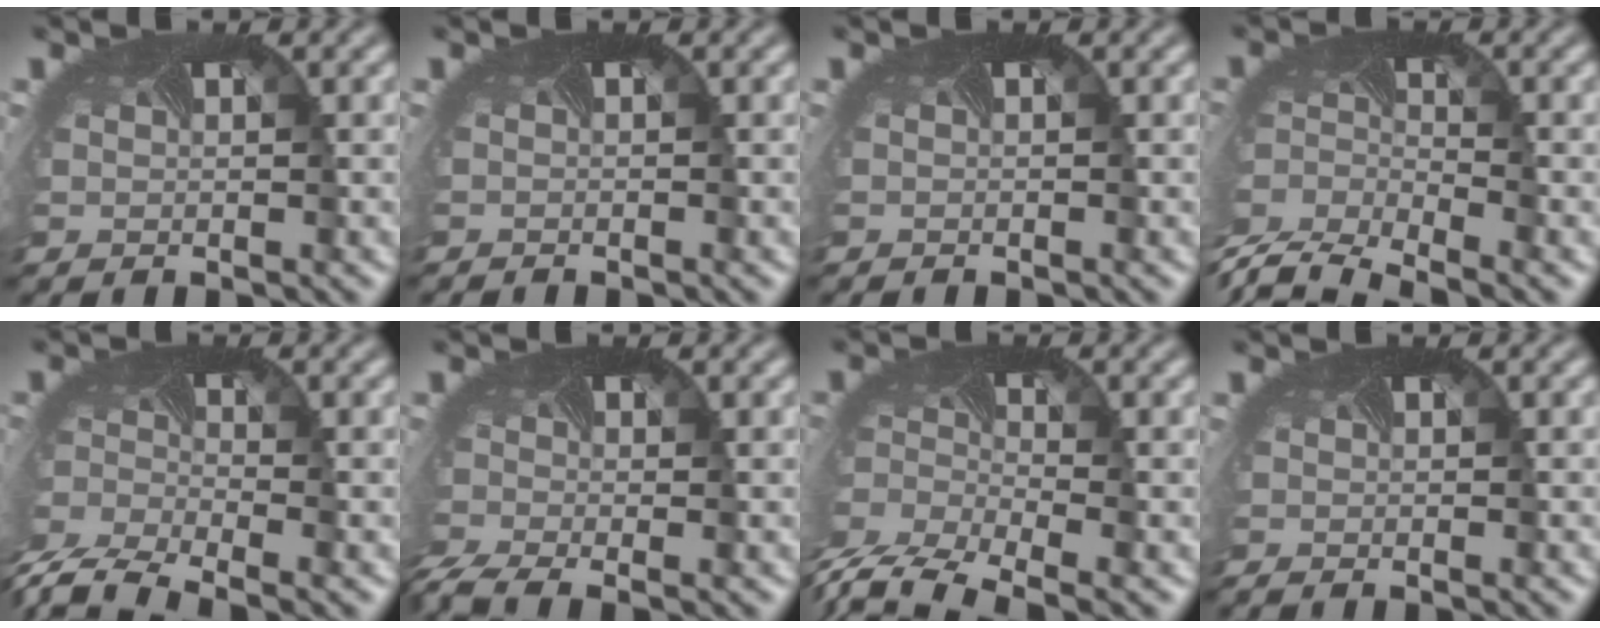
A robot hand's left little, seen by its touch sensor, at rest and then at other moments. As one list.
[{"total": 0.8, "force": [-0.6, -0.4, -0.2], "torque": [0.001, -0.005, -0.012]}, {"total": 0.5, "force": [-0.3, -0.3, -0.2], "torque": [0.004, 0.000, -0.008]}, {"total": 7.7, "force": [-6.8, 2.2, 2.9], "torque": [-0.077, -0.027, -0.129]}, {"total": 6.9, "force": [-5.9, 2.4, 2.7], "torque": [-0.079, -0.041, -0.101]}, {"total": 4.6, "force": [-3.3, 1.7, 2.7], "torque": [-0.071, -0.029, -0.060]}, {"total": 6.8, "force": [-5.8, 2.3, 2.7], "torque": [-0.077, -0.027, -0.109]}, {"total": 1.0, "force": [-0.7, 0.1, 0.8], "torque": [-0.014, -0.009, -0.009]}]